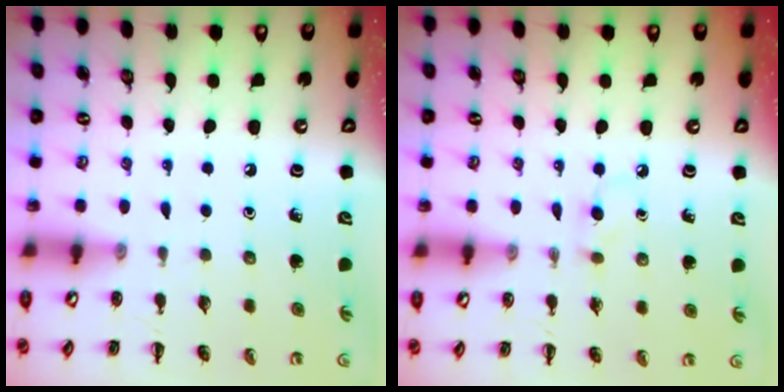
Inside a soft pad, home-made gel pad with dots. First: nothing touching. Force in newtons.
{"total": 2.6, "press": 2.4, "slide": 1.1}